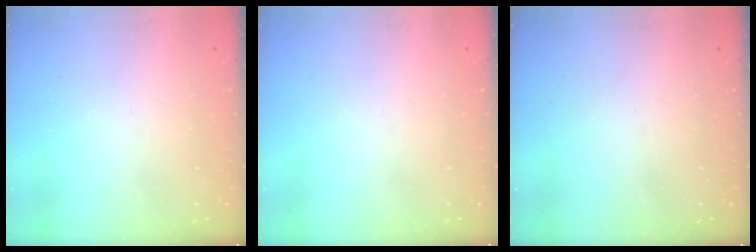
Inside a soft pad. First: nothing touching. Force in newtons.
{"total": 0.0}
{"total": 0.0}